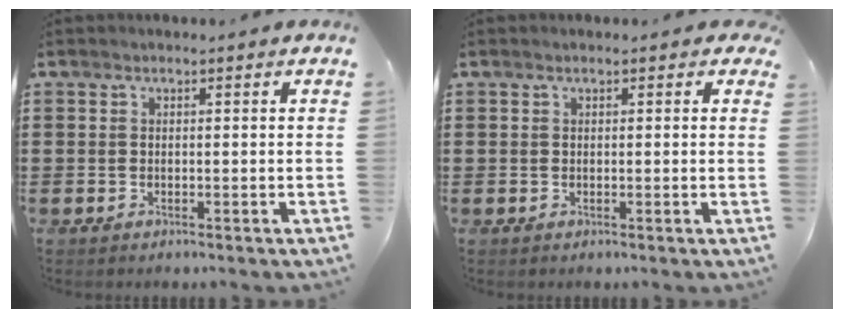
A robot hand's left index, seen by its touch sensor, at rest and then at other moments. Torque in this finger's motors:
{"motor_torque": [1.04, -1.10, 0.21, 0.00]}